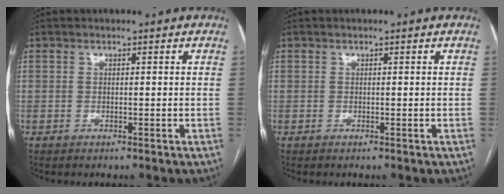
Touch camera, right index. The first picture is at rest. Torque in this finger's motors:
{"motor_torque": [0.00, 0.00, 0.00, 0.00]}